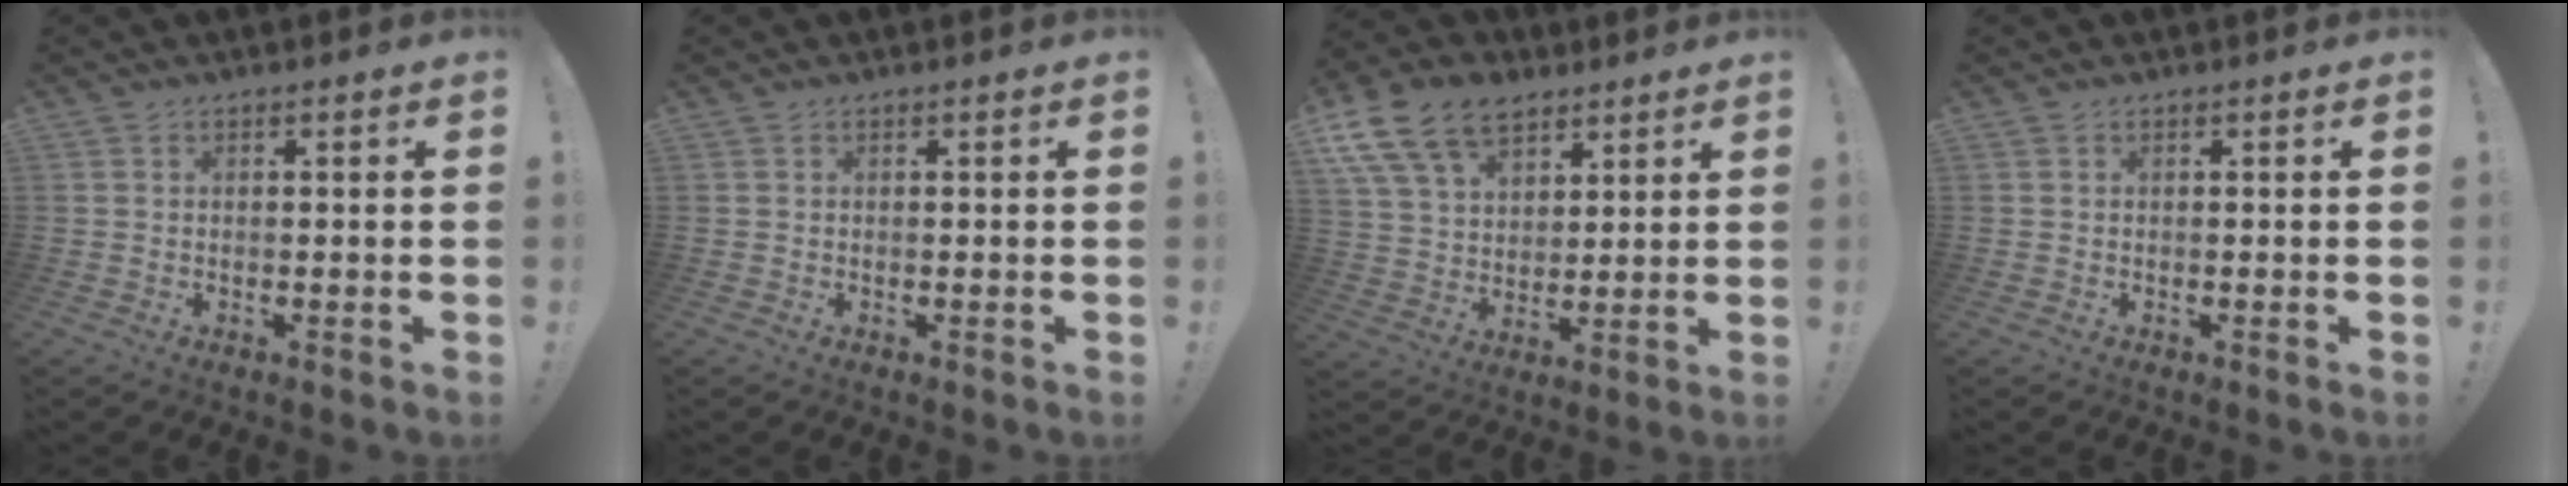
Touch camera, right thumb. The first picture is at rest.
{"total": 0.0}
{"total": 16.2, "force": [9.4, 10.4, 8.2], "torque": [-0.139, -0.047, 0.178]}
{"total": 0.0}